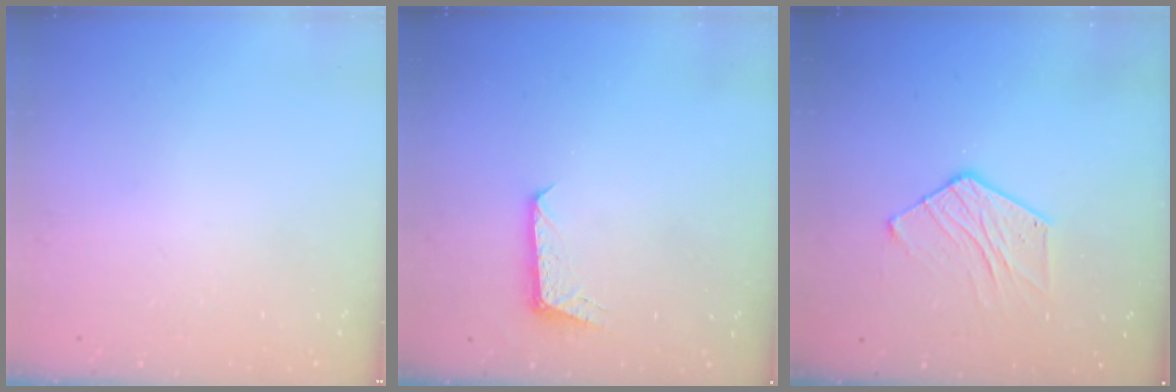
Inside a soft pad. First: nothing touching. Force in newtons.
{"total": 5.8, "press": 5.8, "slide": 0.5}
{"total": 9.1, "press": 9.1, "slide": 0.8}